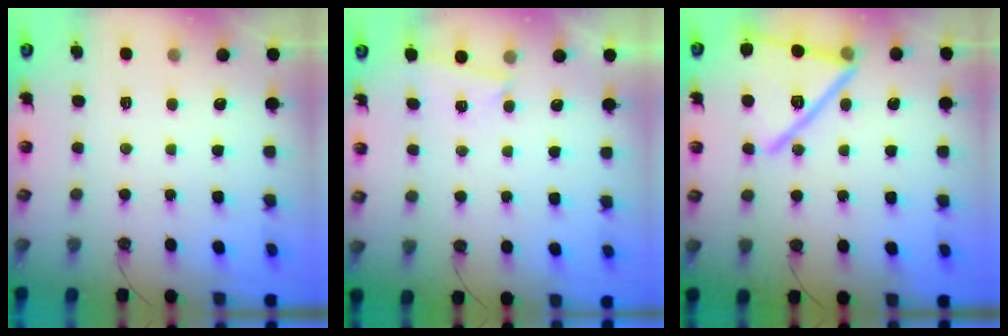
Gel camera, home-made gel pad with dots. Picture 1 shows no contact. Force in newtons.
{"total": 2.3, "press": 2.2, "slide": 0.9}
{"total": 20.4, "press": 18.7, "slide": 8.2}